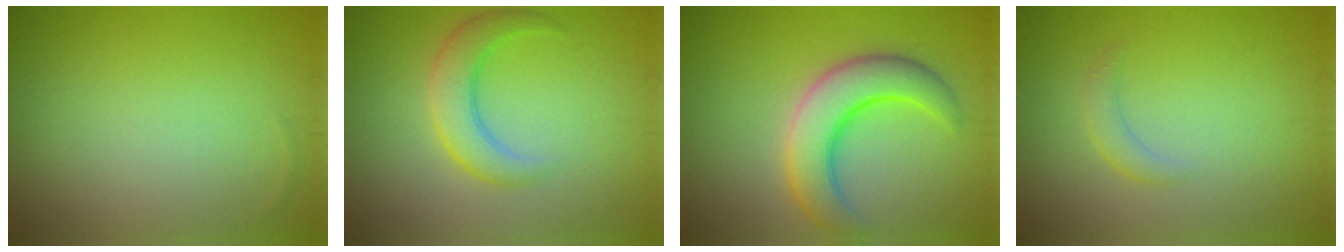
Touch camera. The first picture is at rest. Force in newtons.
{"total": 3.9, "press": 3.9, "slide": 0.1}
{"total": 6.6, "press": 6.6, "slide": 0.3}
{"total": 1.4, "press": 1.4, "slide": 0.0}